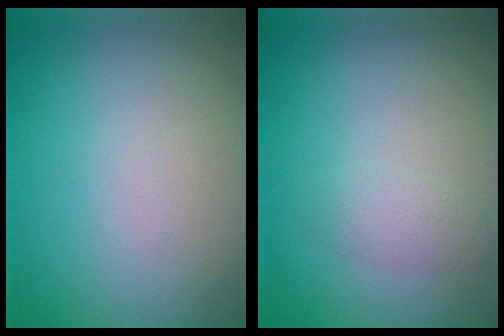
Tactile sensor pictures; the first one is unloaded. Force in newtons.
{"total": 1.5, "press": 1.5, "slide": 0.1}